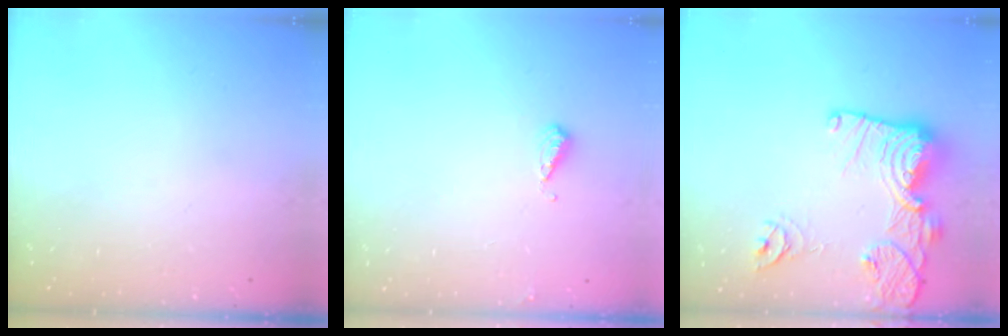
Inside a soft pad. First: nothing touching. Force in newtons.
{"total": 4.5, "press": 4.4, "slide": 0.8}
{"total": 18.6, "press": 18.6, "slide": 1.6}